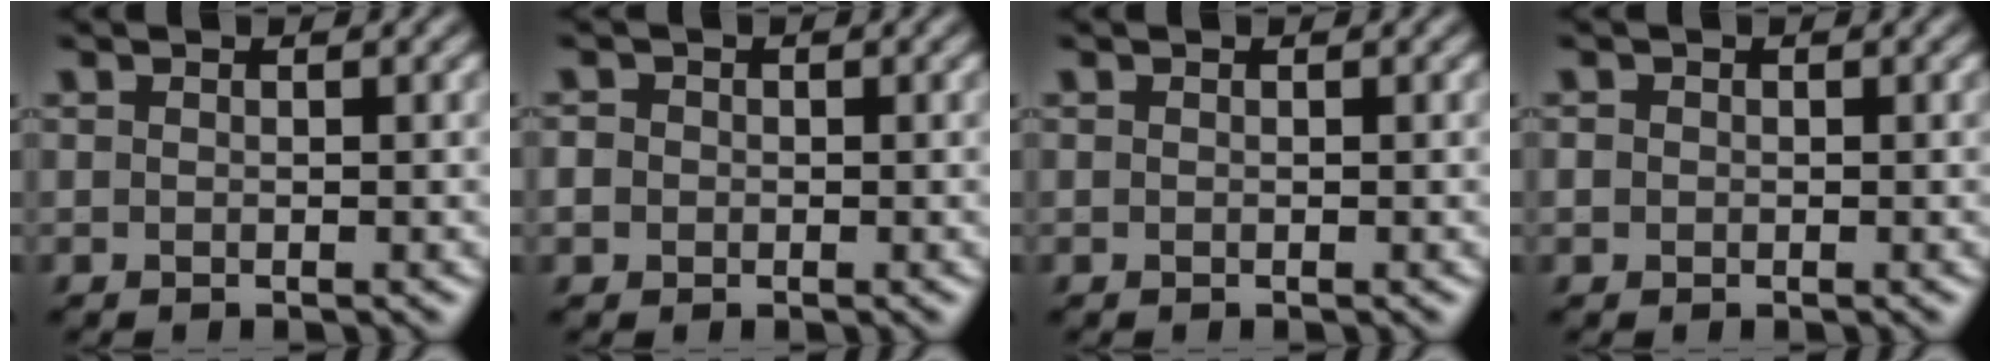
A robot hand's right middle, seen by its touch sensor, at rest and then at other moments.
{"total": 1.6, "force": [0.0, 1.5, 0.5], "torque": [-0.006, 0.002, -0.004]}
{"total": 0.0}
{"total": 0.7, "force": [0.0, 0.7, 0.2], "torque": [0.000, -0.002, -0.002]}